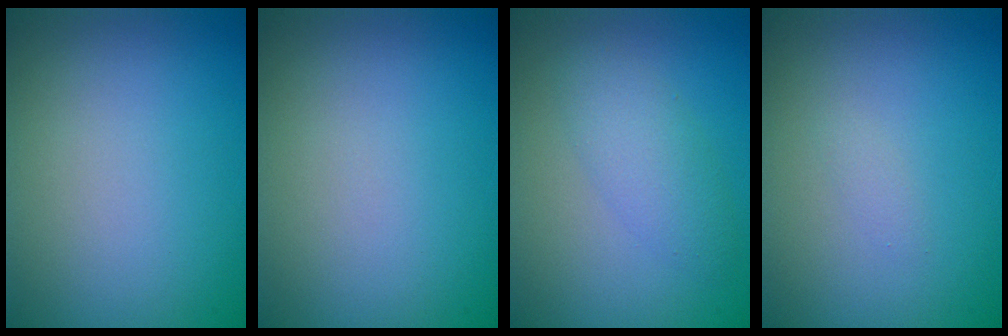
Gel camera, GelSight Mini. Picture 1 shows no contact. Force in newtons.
{"total": 0.0}
{"total": 2.8, "press": 2.8, "slide": 0.1}
{"total": 0.5, "press": 0.5, "slide": 0.0}